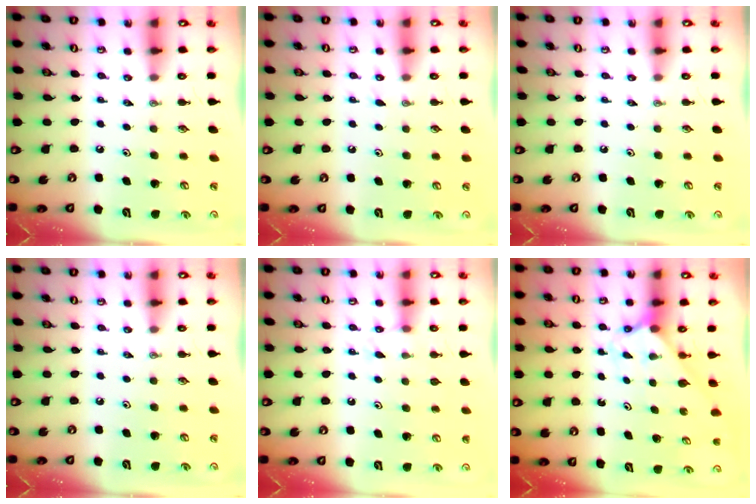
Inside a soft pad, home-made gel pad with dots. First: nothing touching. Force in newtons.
{"total": 4.6, "press": 4.5, "slide": 0.5}
{"total": 0.0}
{"total": 0.0}
{"total": 5.7, "press": 5.7, "slide": 0.6}
{"total": 2.1, "press": 2.1, "slide": 0.1}